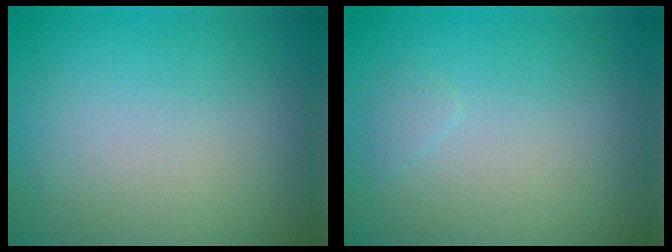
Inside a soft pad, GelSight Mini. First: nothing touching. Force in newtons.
{"total": 0.6, "press": 0.5, "slide": 0.1}